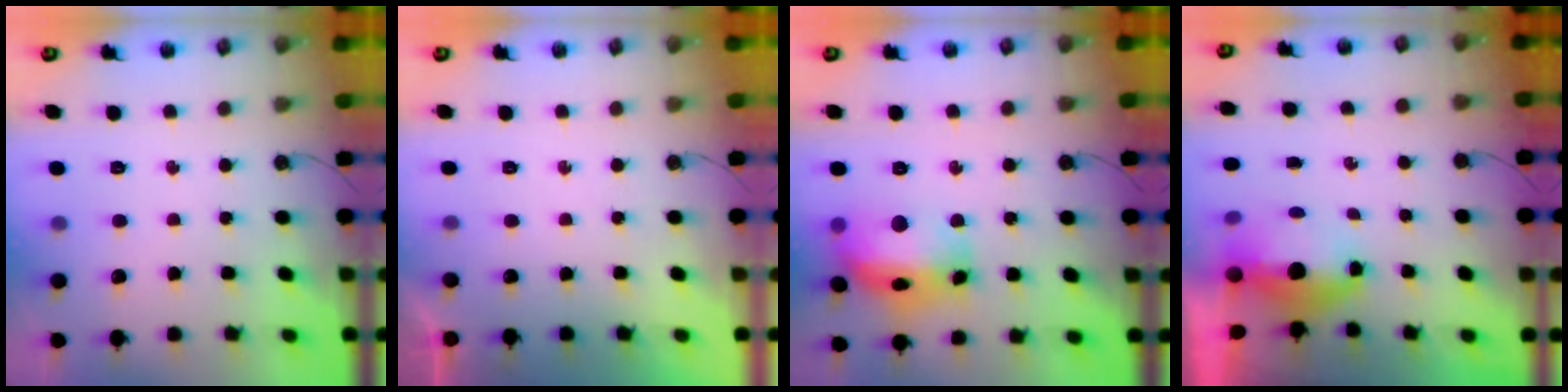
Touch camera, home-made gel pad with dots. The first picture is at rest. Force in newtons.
{"total": 0.0}
{"total": 17.7, "press": 17.6, "slide": 1.4}
{"total": 12.5, "press": 7.8, "slide": 9.7}